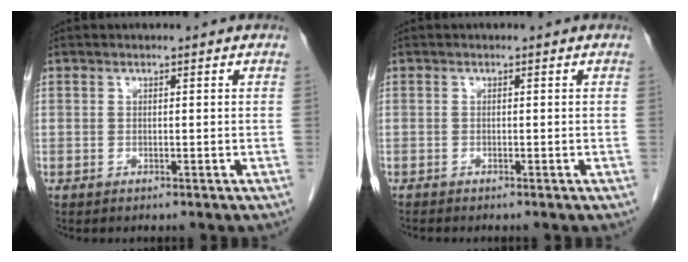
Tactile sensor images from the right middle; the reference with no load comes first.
{"total": 0.5, "force": [-0.5, 0.0, 0.0], "torque": [-0.007, -0.001, -0.013]}